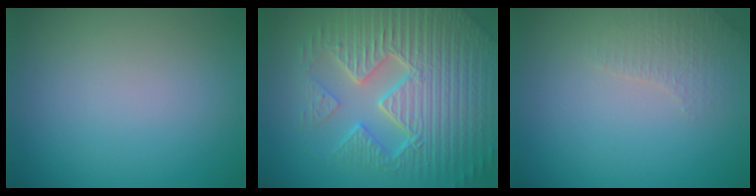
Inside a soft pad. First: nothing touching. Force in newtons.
{"total": 9.8, "press": 6.8, "slide": 7.0}
{"total": 2.0, "press": 1.9, "slide": 0.5}